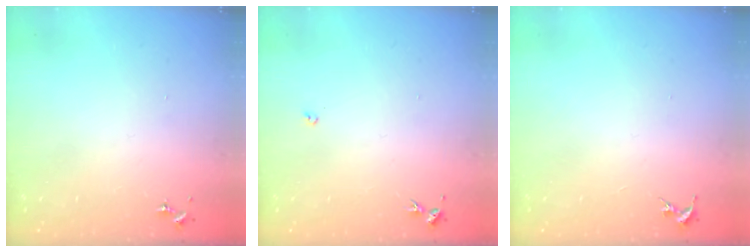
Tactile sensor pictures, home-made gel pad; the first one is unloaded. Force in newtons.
{"total": 2.7, "press": 2.7, "slide": 0.5}
{"total": 0.0}